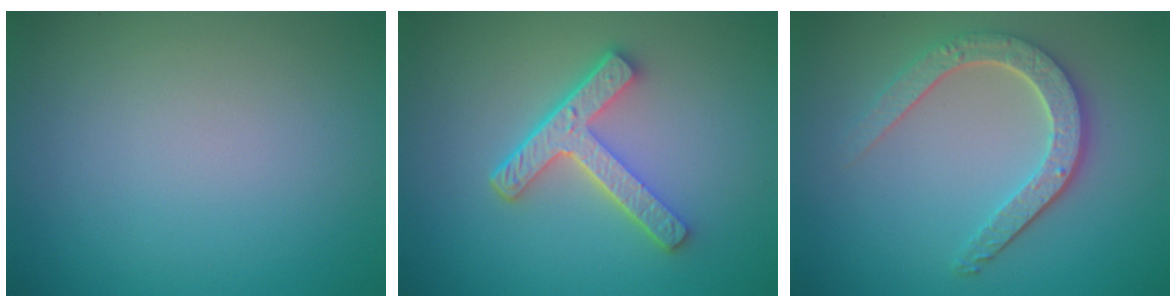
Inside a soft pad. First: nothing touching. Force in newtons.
{"total": 5.0, "press": 3.7, "slide": 3.3}
{"total": 4.3, "press": 3.5, "slide": 2.5}